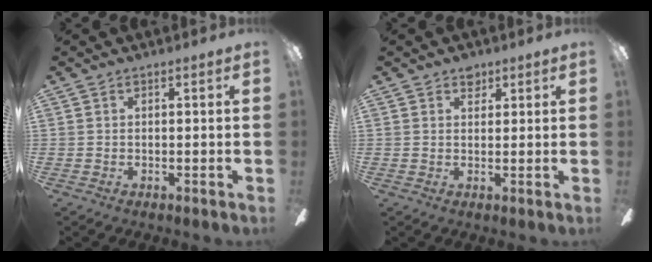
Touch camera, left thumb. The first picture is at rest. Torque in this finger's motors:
{"motor_torque": [0.23, -0.07, 0.07, -0.17, 0.00]}